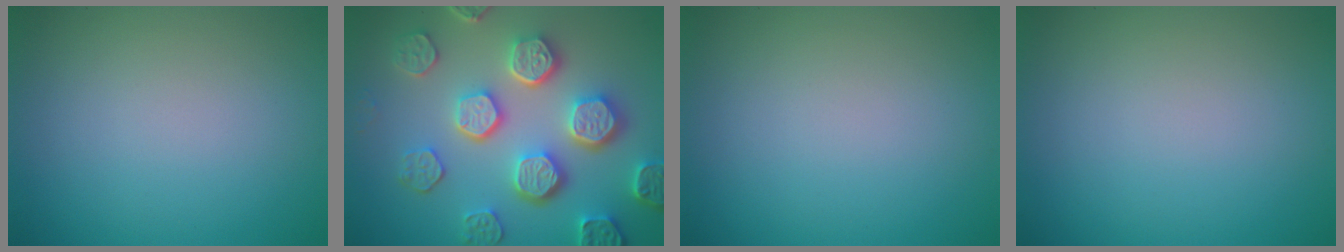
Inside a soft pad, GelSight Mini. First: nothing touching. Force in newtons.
{"total": 7.1, "press": 6.0, "slide": 3.7}
{"total": 0.0}
{"total": 0.0}